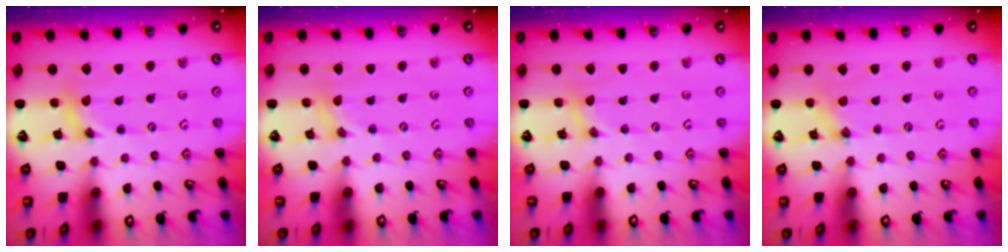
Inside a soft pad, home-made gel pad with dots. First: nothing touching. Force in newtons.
{"total": 0.0}
{"total": 0.0}
{"total": 0.0}